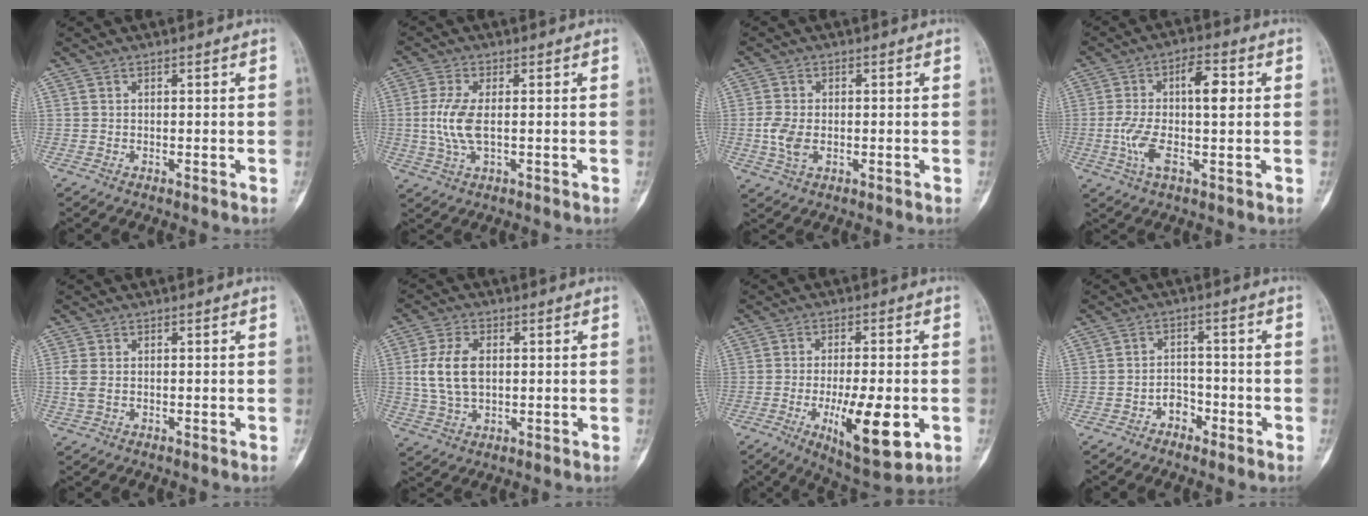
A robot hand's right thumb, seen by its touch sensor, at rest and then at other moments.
{"total": 6.7, "force": [-0.1, 2.8, 6.1], "torque": [-0.151, -0.002, -0.003]}
{"total": 5.1, "force": [-0.7, 3.1, 3.9], "torque": [-0.088, 0.000, -0.012]}
{"total": 11.2, "force": [0.3, 4.2, 10.4], "torque": [-0.203, 0.022, 0.004]}
{"total": 2.7, "force": [0.1, 1.7, 2.1], "torque": [-0.069, 0.002, 0.003]}
{"total": 8.9, "force": [1.0, 5.5, 7.0], "torque": [-0.136, 0.002, 0.025]}
{"total": 14.1, "force": [-3.9, 4.7, 12.7], "torque": [-0.190, -0.008, -0.050]}
{"total": 3.7, "force": [-2.2, 2.6, 1.4], "torque": [-0.001, 0.024, -0.039]}